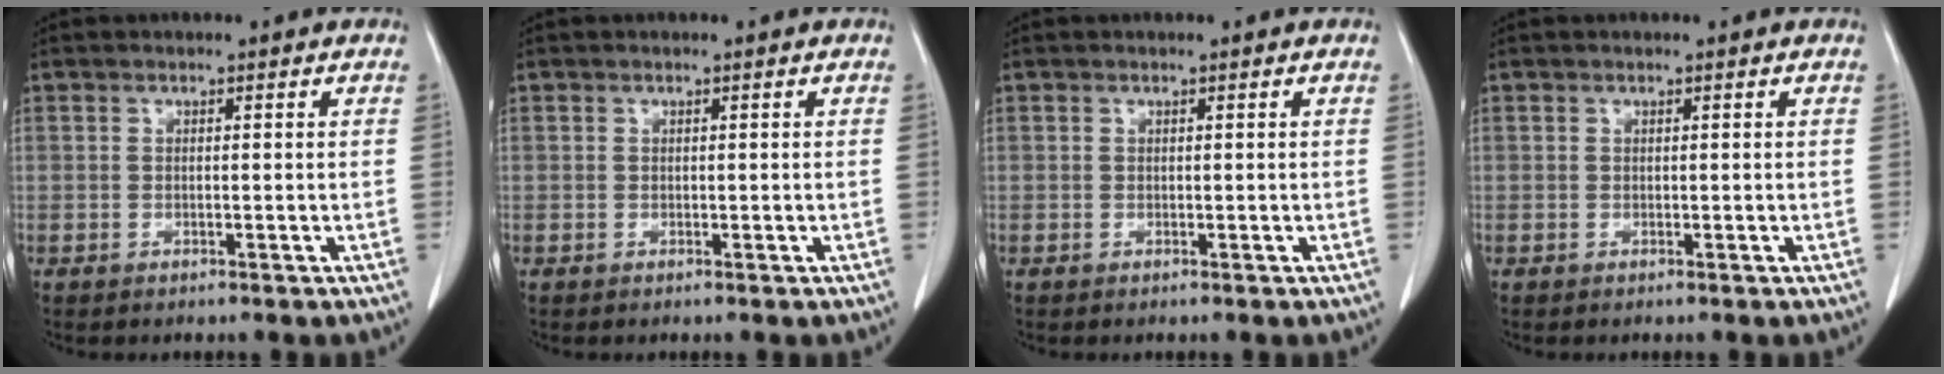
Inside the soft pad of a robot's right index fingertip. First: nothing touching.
{"total": 0.0}
{"total": 0.0}
{"total": 0.0}